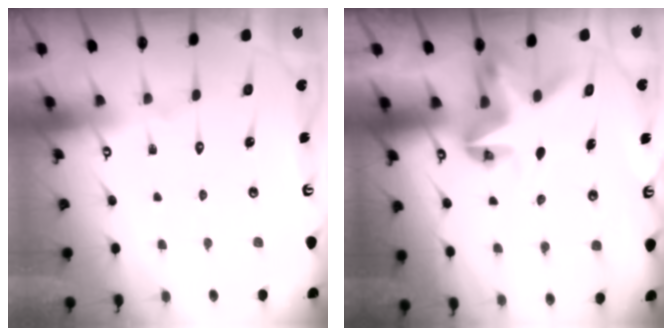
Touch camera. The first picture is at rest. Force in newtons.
{"total": 6.3, "press": 6.3, "slide": 0.5}